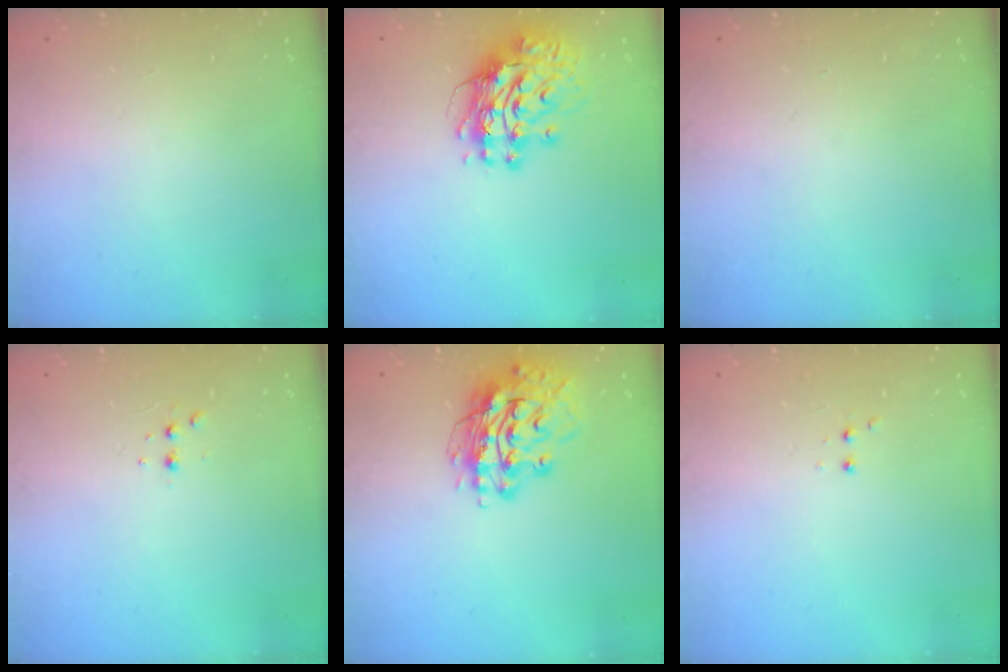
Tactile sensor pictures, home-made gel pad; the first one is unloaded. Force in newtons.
{"total": 12.0, "press": 11.9, "slide": 1.7}
{"total": 0.0}
{"total": 3.1, "press": 3.0, "slide": 0.6}
{"total": 15.2, "press": 15.1, "slide": 1.6}
{"total": 2.8, "press": 2.8, "slide": 0.6}